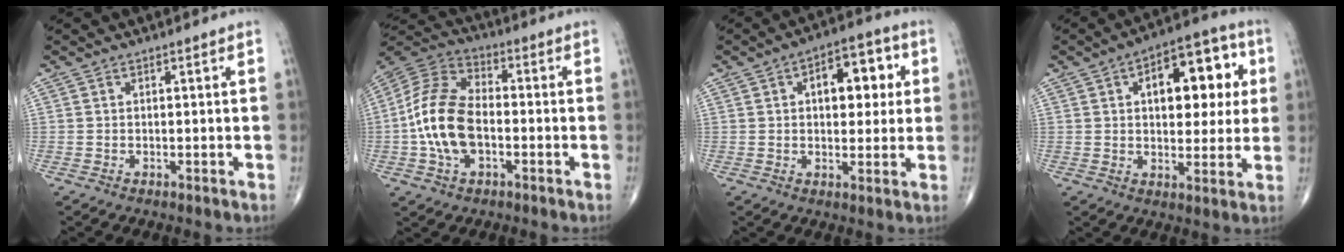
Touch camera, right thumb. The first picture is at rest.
{"total": 14.7, "force": [-2.3, 8.6, 11.8], "torque": [-0.240, 0.031, -0.049]}
{"total": 11.2, "force": [2.7, 6.2, 8.9], "torque": [-0.081, 0.010, 0.033]}
{"total": 16.1, "force": [3.9, 8.6, 13.0], "torque": [-0.133, 0.013, 0.052]}